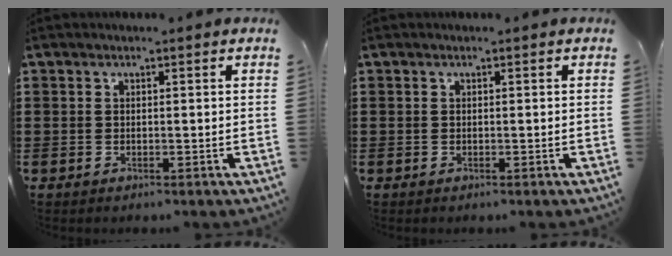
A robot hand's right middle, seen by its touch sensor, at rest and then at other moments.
{"total": 0.5, "force": [-0.4, 0.3, 0.2], "torque": [-0.004, -0.001, -0.008]}